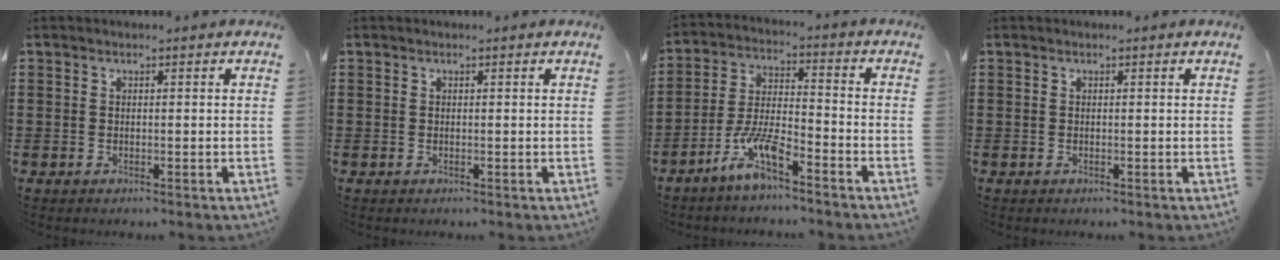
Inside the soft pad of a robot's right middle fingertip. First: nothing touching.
{"total": 0.0}
{"total": 7.5, "force": [-5.3, 1.5, 5.1], "torque": [-0.118, -0.006, -0.105]}
{"total": 0.0}